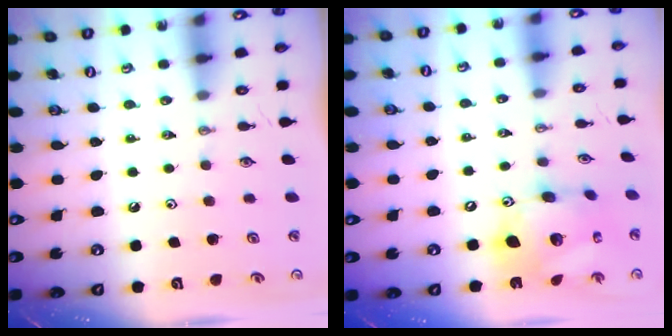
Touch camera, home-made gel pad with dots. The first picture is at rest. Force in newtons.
{"total": 17.0, "press": 16.9, "slide": 2.0}